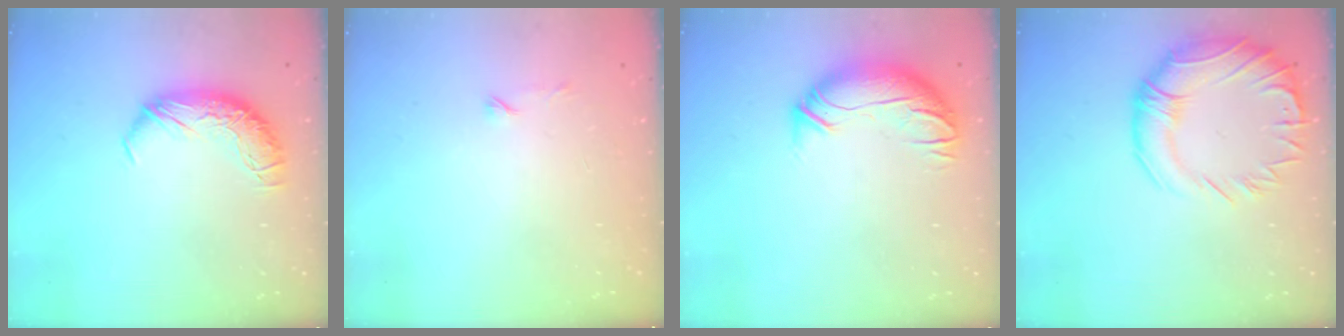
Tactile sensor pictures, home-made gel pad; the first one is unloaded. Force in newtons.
{"total": 8.3, "press": 8.2, "slide": 0.8}
{"total": 3.2, "press": 1.5, "slide": 2.8}
{"total": 4.6, "press": 3.7, "slide": 2.8}